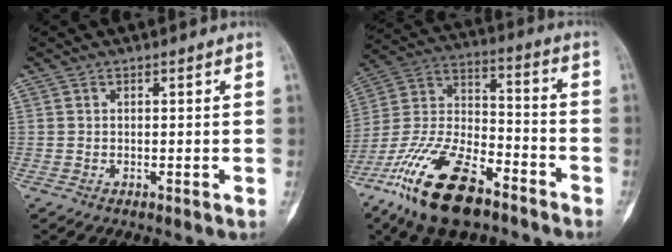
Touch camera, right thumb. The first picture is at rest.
{"total": 22.4, "force": [-14.2, 9.3, 14.5], "torque": [-0.307, 0.055, -0.266]}